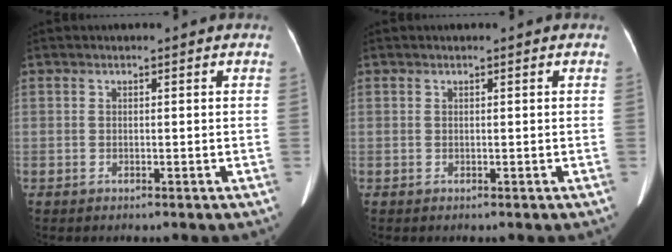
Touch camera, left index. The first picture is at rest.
{"total": 0.0}